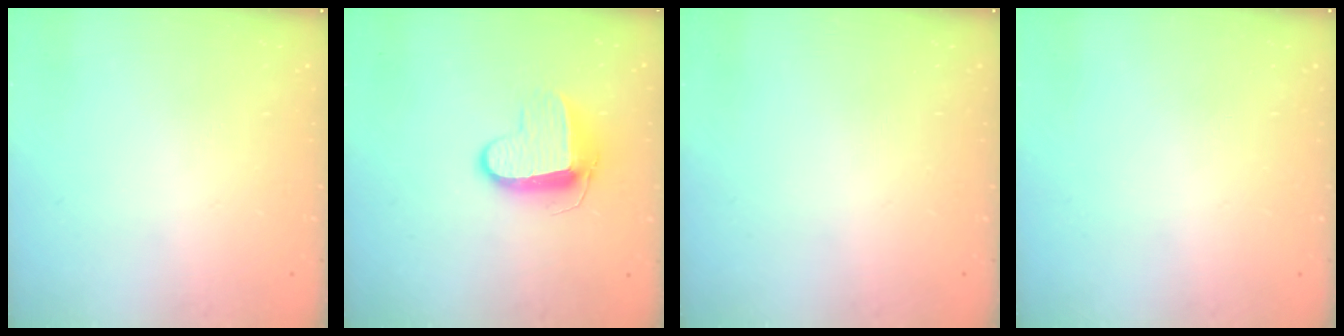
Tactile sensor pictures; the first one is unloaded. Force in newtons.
{"total": 9.7, "press": 9.7, "slide": 0.4}
{"total": 0.0}
{"total": 0.0}